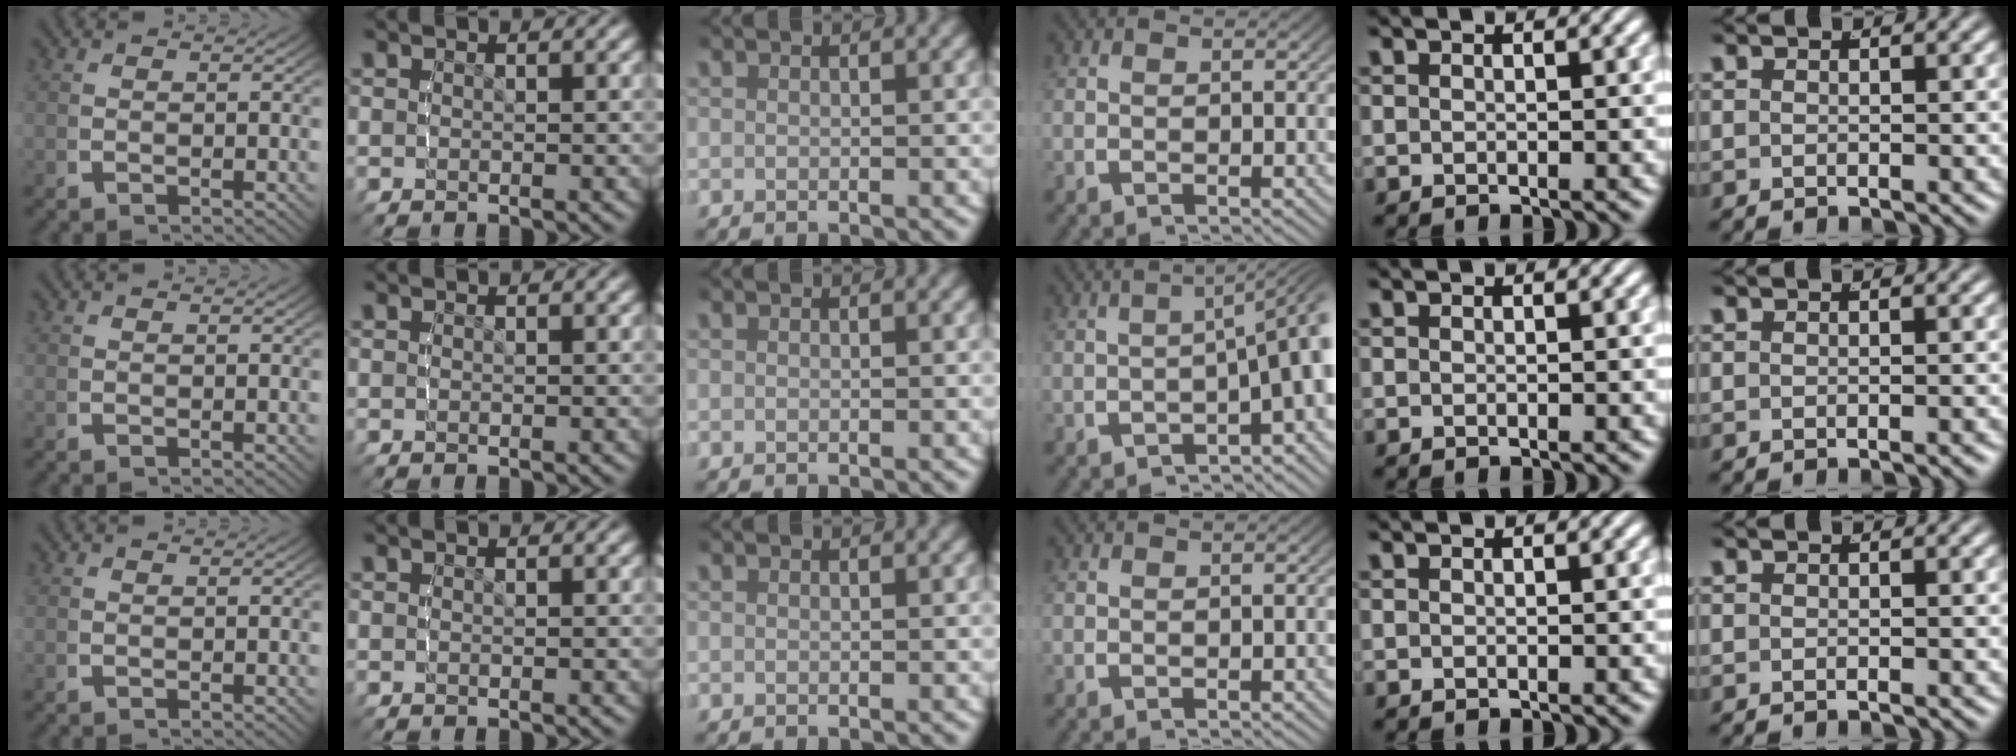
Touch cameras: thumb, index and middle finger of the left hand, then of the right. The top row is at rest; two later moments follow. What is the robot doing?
{"motion": "lift_and_place", "object": "bottle"}